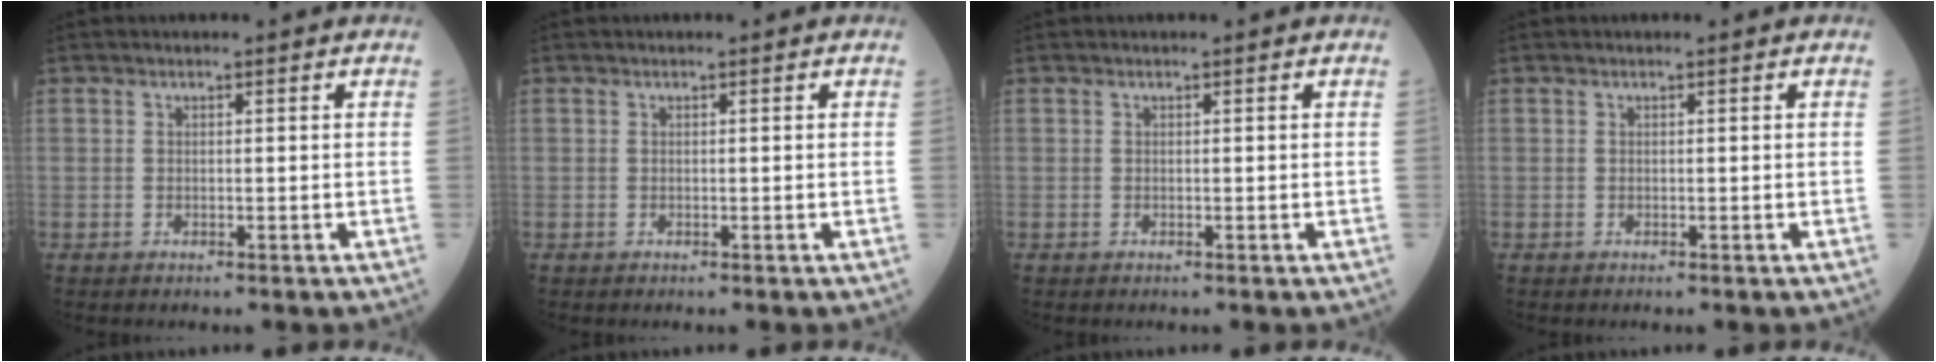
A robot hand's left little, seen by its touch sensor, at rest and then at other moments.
{"total": 0.0}
{"total": 0.0}
{"total": 0.0}